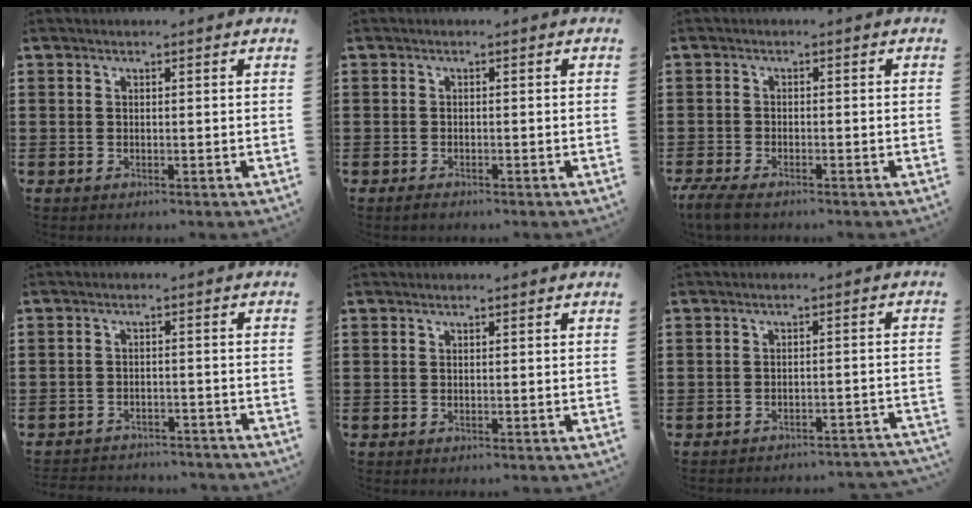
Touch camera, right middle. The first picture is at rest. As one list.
[{"total": 1.0, "force": [-0.8, 0.4, 0.3], "torque": [-0.008, -0.002, -0.017]}, {"total": 2.8, "force": [-2.3, 0.6, 1.4], "torque": [-0.046, -0.005, -0.052]}, {"total": 2.9, "force": [-2.9, 0.5, -0.1], "torque": [-0.006, 0.000, -0.063]}, {"total": 0.0}, {"total": 2.7, "force": [-2.6, 0.1, 0.4], "torque": [-0.009, 0.002, -0.056]}]